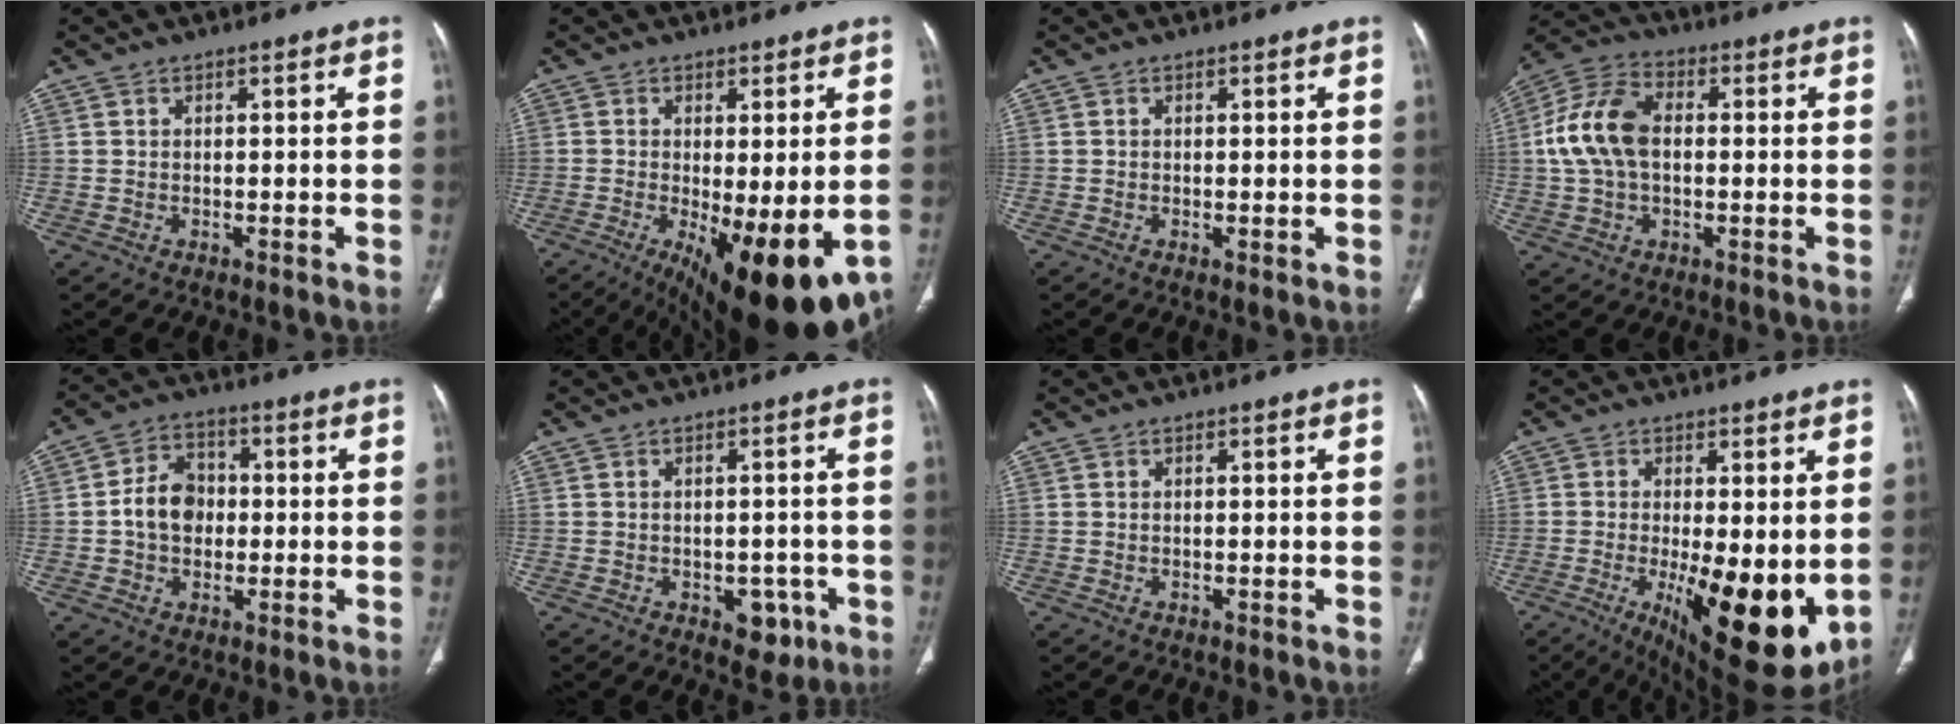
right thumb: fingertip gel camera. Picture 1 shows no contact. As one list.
[{"total": 18.0, "force": [-6.6, 6.2, 15.6], "torque": [-0.197, -0.027, -0.081]}, {"total": 0.6, "force": [-0.1, 0.2, 0.5], "torque": [-0.015, -0.004, -0.001]}, {"total": 12.1, "force": [0.5, 7.9, 9.2], "torque": [-0.186, 0.027, 0.003]}, {"total": 8.1, "force": [-0.4, 6.4, 5.0], "torque": [-0.064, 0.020, -0.015]}, {"total": 5.0, "force": [-2.1, 3.3, 3.1], "torque": [-0.014, 0.009, -0.019]}, {"total": 0.0}, {"total": 18.2, "force": [-3.4, 6.7, 16.6], "torque": [-0.214, -0.032, -0.025]}]